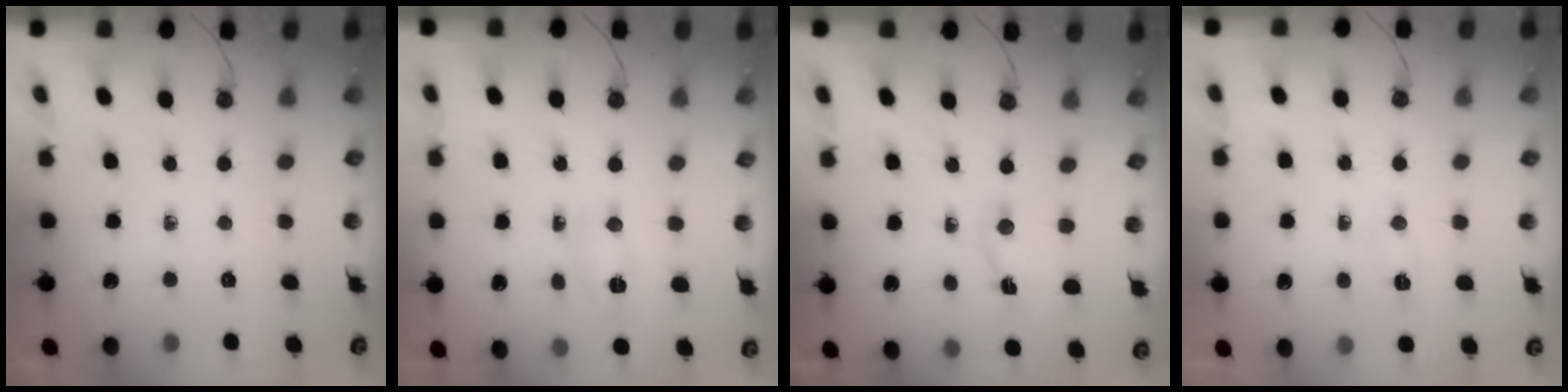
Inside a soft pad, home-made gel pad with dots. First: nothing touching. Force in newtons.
{"total": 3.6, "press": 3.4, "slide": 1.2}
{"total": 1.4, "press": 1.4, "slide": 0.3}
{"total": 4.0, "press": 4.0, "slide": 0.5}